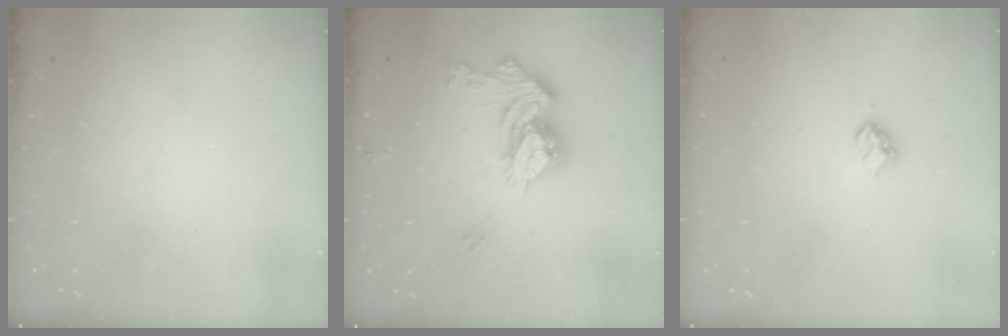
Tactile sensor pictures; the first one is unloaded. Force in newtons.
{"total": 14.1, "press": 14.1, "slide": 0.2}
{"total": 3.2, "press": 3.2, "slide": 0.4}